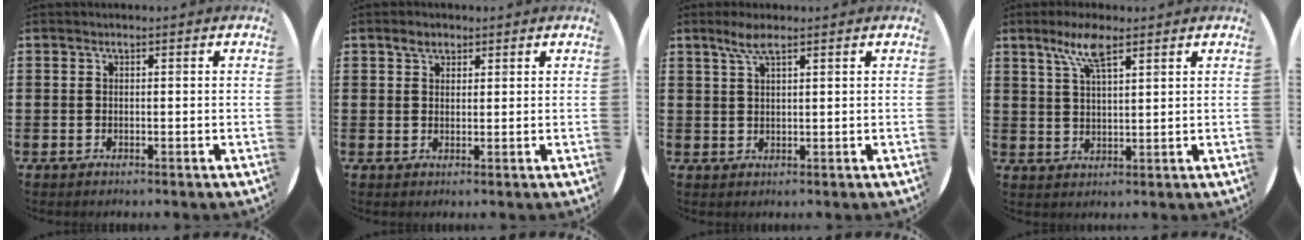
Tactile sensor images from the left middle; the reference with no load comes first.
{"total": 1.9, "force": [1.4, 1.2, 0.6], "torque": [-0.004, 0.003, 0.025]}
{"total": 3.2, "force": [2.2, 0.6, 2.3], "torque": [-0.048, 0.007, 0.037]}
{"total": 6.2, "force": [4.1, 1.6, 4.4], "torque": [-0.088, 0.006, 0.070]}